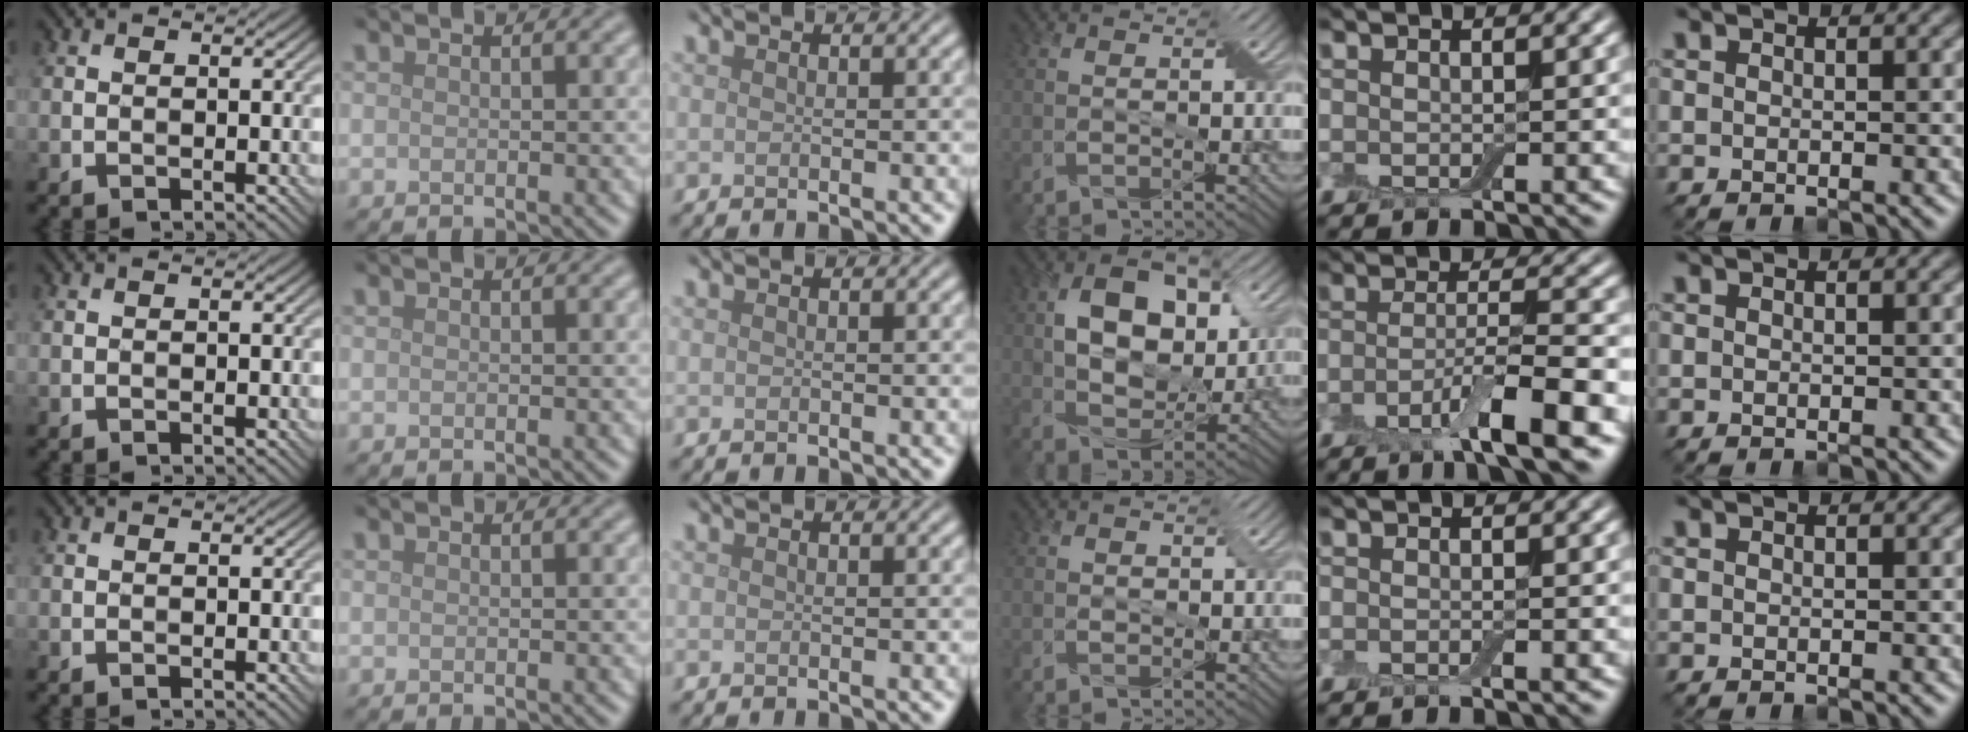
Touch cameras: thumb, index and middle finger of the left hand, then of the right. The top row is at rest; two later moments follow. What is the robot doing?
{"motion": "wipe", "object": "dish"}